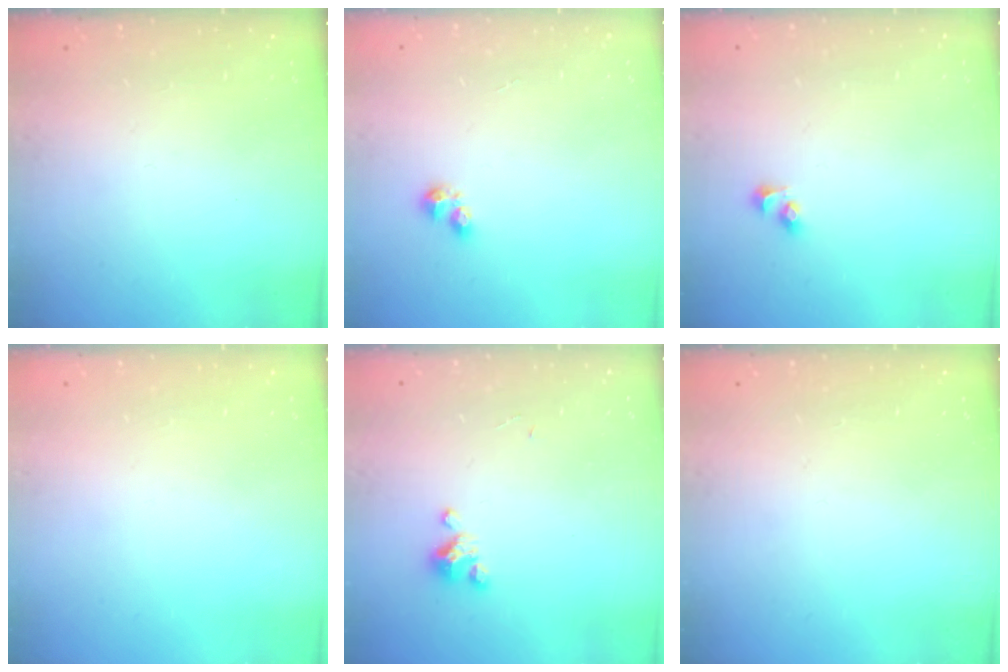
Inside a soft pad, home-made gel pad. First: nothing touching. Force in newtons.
{"total": 3.2, "press": 3.2, "slide": 0.4}
{"total": 2.7, "press": 2.5, "slide": 1.2}
{"total": 0.0}
{"total": 2.3, "press": 2.2, "slide": 0.4}
{"total": 0.0}